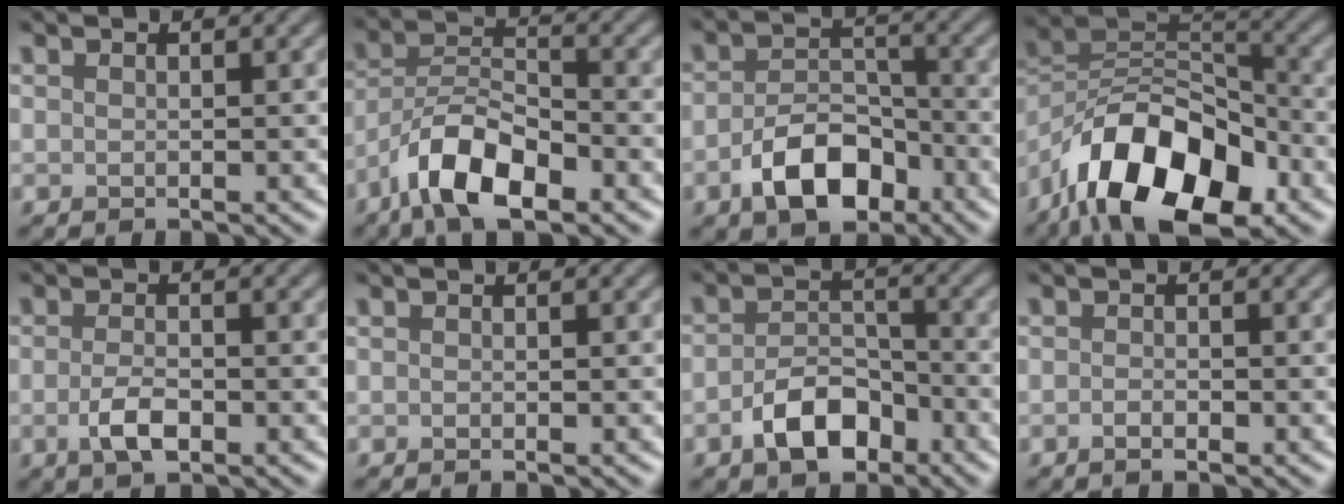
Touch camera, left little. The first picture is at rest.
{"total": 7.2, "force": [-4.5, 2.8, 4.9], "torque": [-0.080, 0.009, -0.089]}
{"total": 6.1, "force": [-3.1, 3.5, 3.8], "torque": [-0.065, -0.001, -0.055]}
{"total": 13.8, "force": [-8.1, 6.6, 9.0], "torque": [-0.147, 0.007, -0.157]}
{"total": 2.7, "force": [-1.0, 1.1, 2.3], "torque": [-0.049, -0.004, -0.022]}
{"total": 0.0}
{"total": 4.9, "force": [-2.6, 2.8, 3.0], "torque": [-0.049, 0.003, -0.049]}
{"total": 1.0, "force": [-0.5, 0.3, 0.8], "torque": [-0.014, -0.002, -0.009]}